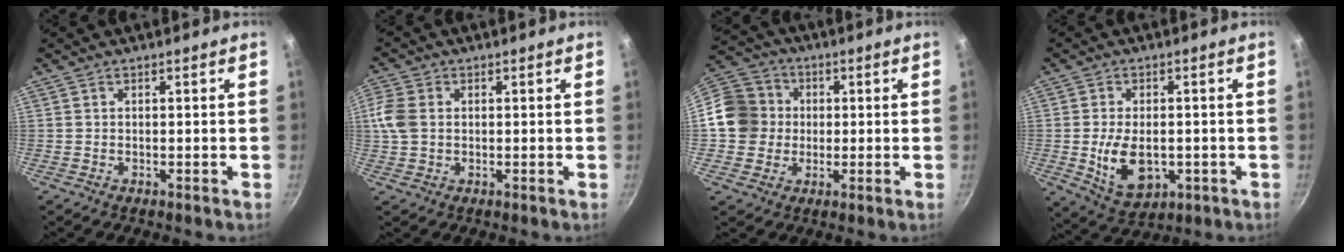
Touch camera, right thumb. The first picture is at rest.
{"total": 5.6, "force": [0.6, 4.2, 3.7], "torque": [-0.080, 0.008, 0.007]}
{"total": 12.5, "force": [0.2, 11.5, 4.9], "torque": [-0.067, 0.031, -0.011]}
{"total": 10.3, "force": [-1.6, 6.4, 7.9], "torque": [-0.123, -0.005, -0.011]}